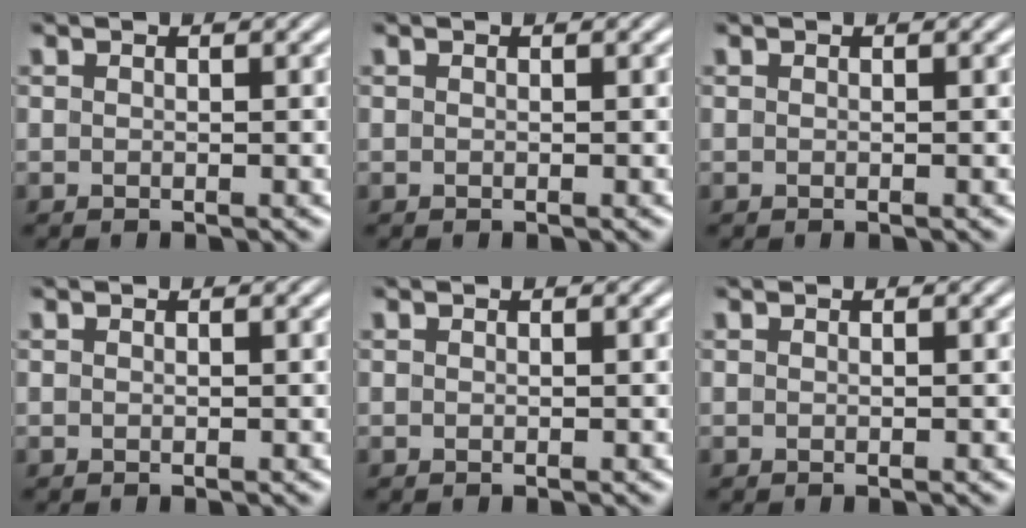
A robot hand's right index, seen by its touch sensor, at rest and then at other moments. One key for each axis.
{"total": 0.0}
{"total": 0.0}
{"total": 0.0}
{"total": 0.0}
{"total": 0.0}